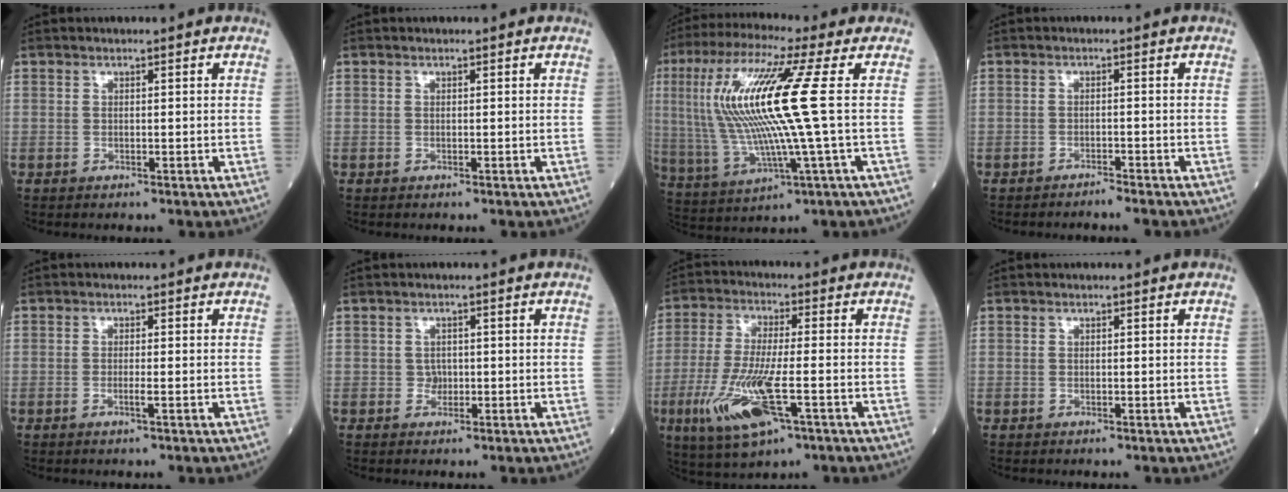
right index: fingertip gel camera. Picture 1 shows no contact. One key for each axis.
{"total": 0.0}
{"total": 16.9, "fx": 2.2, "fy": 0.0, "fz": 16.7, "tx": -0.361, "ty": 0.012, "tz": 0.036}
{"total": 2.4, "fx": -2.3, "fy": -0.2, "fz": 0.8, "tx": -0.009, "ty": -0.001, "tz": -0.030}
{"total": 1.4, "fx": -0.5, "fy": -0.2, "fz": 1.3, "tx": -0.025, "ty": -0.003, "tz": -0.010}
{"total": 1.1, "fx": -0.1, "fy": 1.0, "fz": 0.5, "tx": -0.006, "ty": 0.002, "tz": -0.002}
{"total": 12.6, "fx": -4.7, "fy": 2.5, "fz": 11.4, "tx": -0.240, "ty": -0.026, "tz": -0.081}
{"total": 0.0}